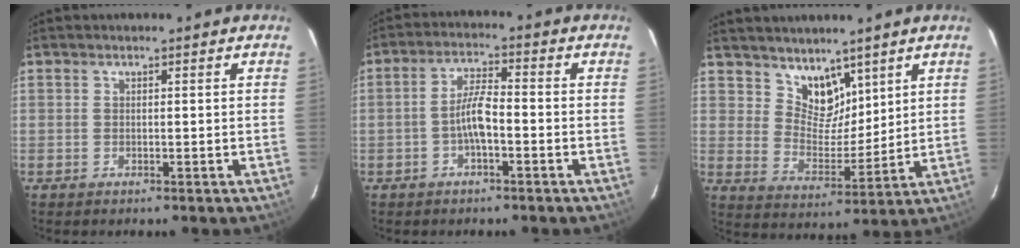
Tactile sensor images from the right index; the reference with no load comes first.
{"total": 5.1, "force": [-1.9, 1.1, 4.6], "torque": [-0.094, 0.012, -0.037]}
{"total": 8.0, "force": [5.9, 4.7, 2.7], "torque": [-0.036, -0.003, 0.114]}